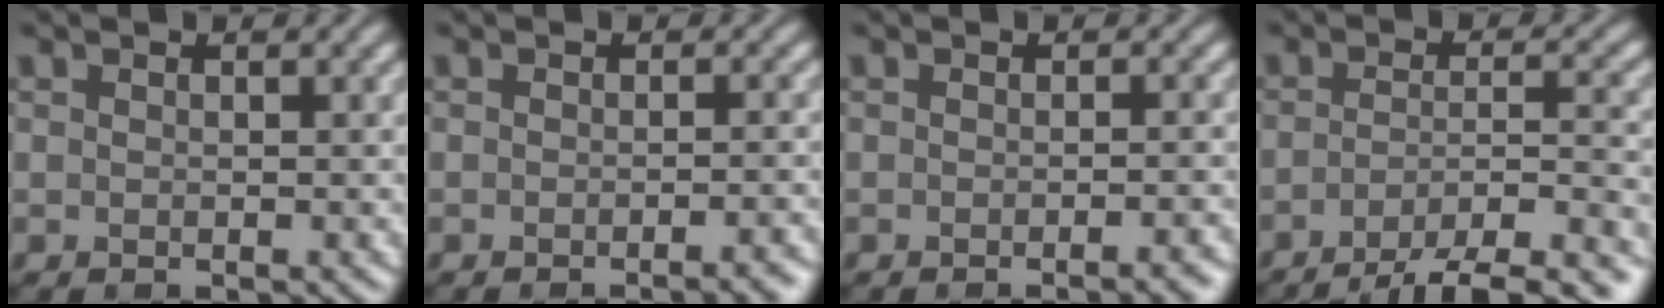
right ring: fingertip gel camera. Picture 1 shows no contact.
{"total": 2.8, "force": [-1.6, 0.8, 2.2], "torque": [-0.009, 0.009, -0.024]}
{"total": 2.5, "force": [-1.4, 0.7, 2.0], "torque": [-0.008, 0.007, -0.022]}
{"total": 9.0, "force": [-6.5, 2.3, 5.8], "torque": [-0.079, -0.005, -0.088]}